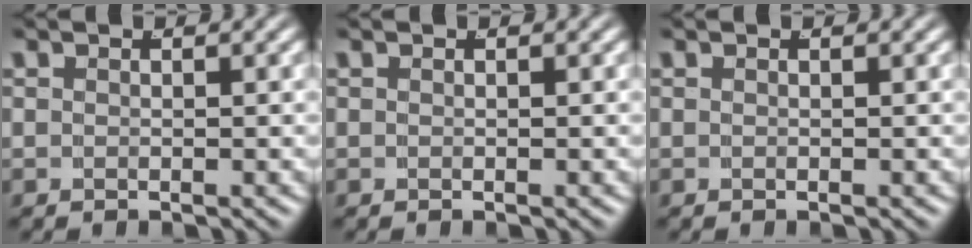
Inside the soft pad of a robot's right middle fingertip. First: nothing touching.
{"total": 0.0}
{"total": 0.0}